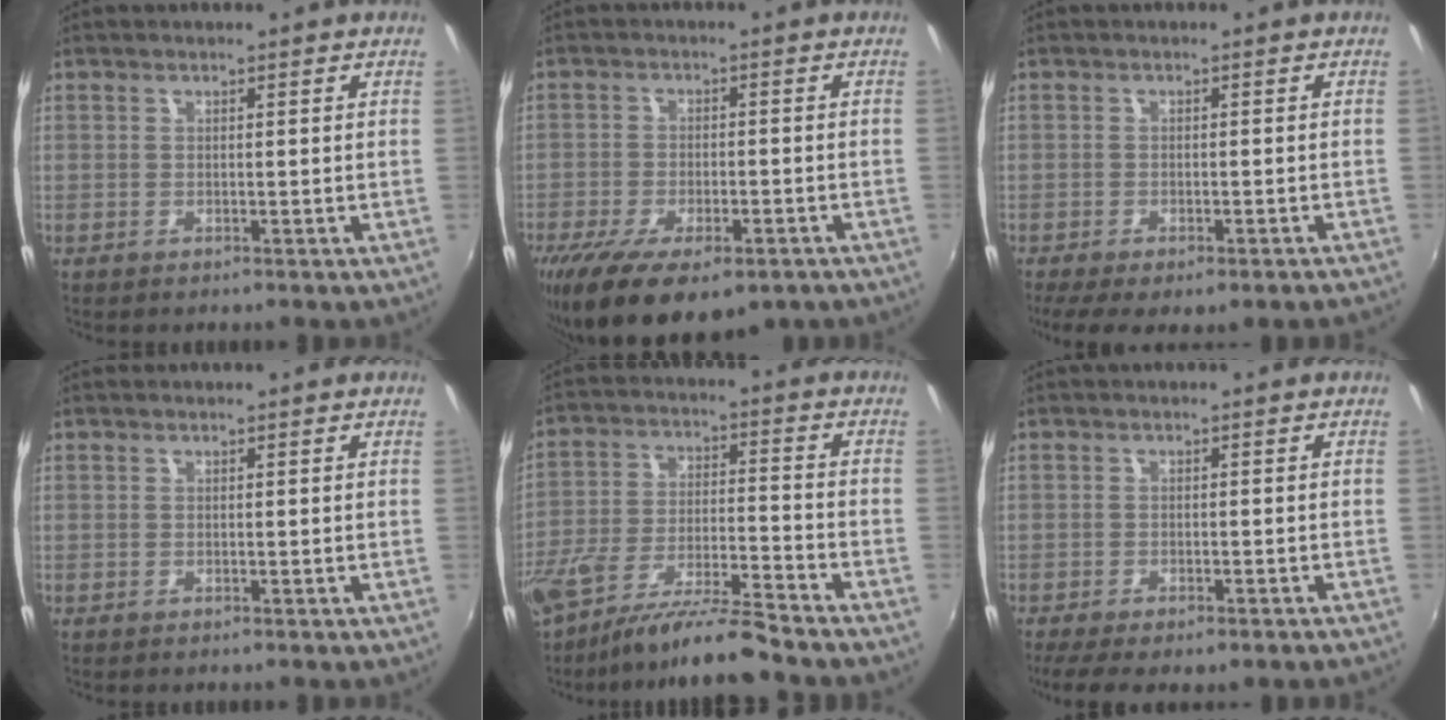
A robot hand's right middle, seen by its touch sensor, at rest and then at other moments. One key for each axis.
{"total": 15.5, "fx": -10.0, "fy": 6.5, "fz": 9.9, "tx": -0.207, "ty": -0.046, "tz": -0.151}
{"total": 8.9, "fx": -6.4, "fy": 2.6, "fz": 5.6, "tx": -0.120, "ty": -0.042, "tz": -0.093}
{"total": 0.0}
{"total": 14.6, "fx": -12.0, "fy": 1.3, "fz": 8.2, "tx": -0.165, "ty": -0.027, "tz": -0.213}
{"total": 8.0, "fx": -6.0, "fy": 2.3, "fz": 4.9, "tx": -0.114, "ty": -0.036, "tz": -0.091}